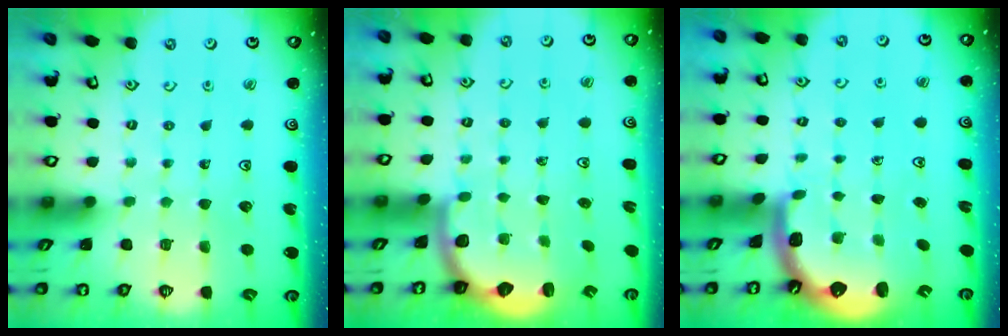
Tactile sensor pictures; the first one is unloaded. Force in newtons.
{"total": 2.4, "press": 2.1, "slide": 1.3}
{"total": 1.6, "press": 1.5, "slide": 0.6}